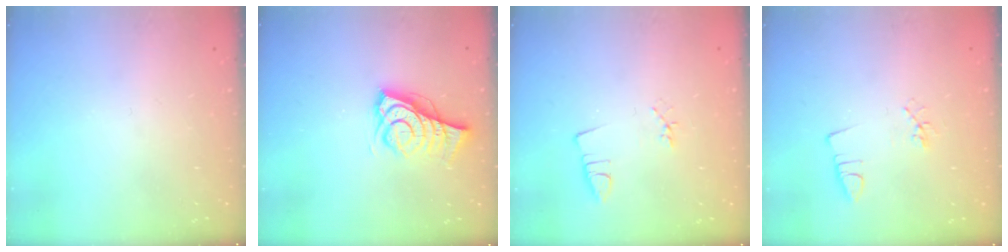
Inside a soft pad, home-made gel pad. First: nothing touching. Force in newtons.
{"total": 9.1, "press": 8.6, "slide": 2.9}
{"total": 2.2, "press": 1.7, "slide": 1.4}
{"total": 2.9, "press": 2.5, "slide": 1.4}